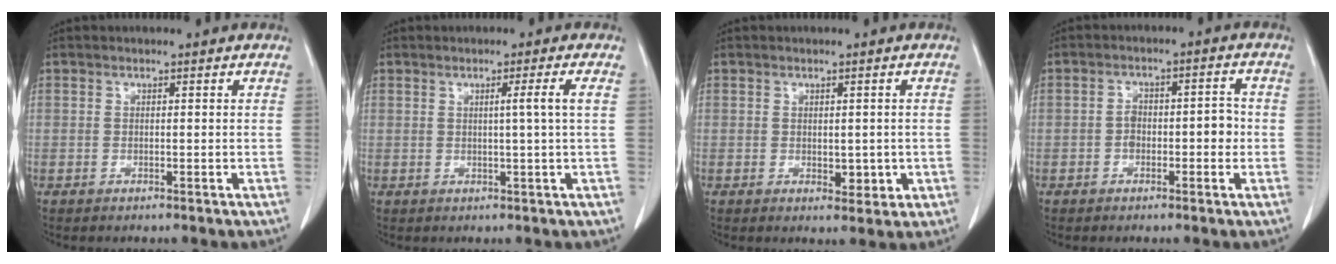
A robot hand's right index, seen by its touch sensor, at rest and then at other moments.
{"total": 2.8, "force": [0.5, -1.1, 2.5], "torque": [-0.040, -0.004, 0.012]}
{"total": 2.7, "force": [-0.3, 1.7, 2.1], "torque": [-0.021, -0.003, 0.003]}
{"total": 5.1, "force": [-1.2, 2.5, 4.3], "torque": [-0.062, 0.024, -0.019]}